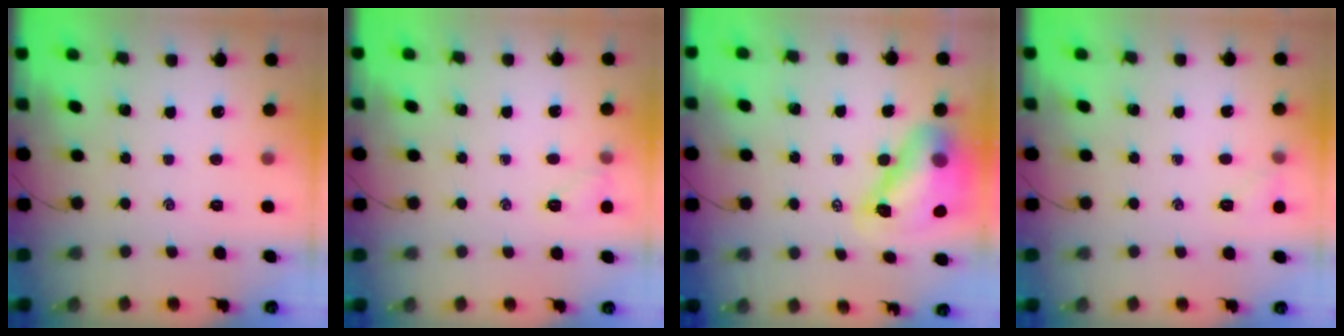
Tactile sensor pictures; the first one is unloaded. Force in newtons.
{"total": 5.7, "press": 5.6, "slide": 1.1}
{"total": 14.1, "press": 13.4, "slide": 4.4}
{"total": 5.3, "press": 5.1, "slide": 1.4}